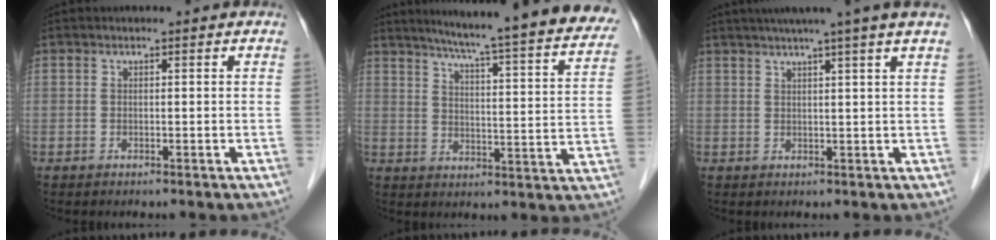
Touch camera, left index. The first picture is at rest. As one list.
[{"total": 26.8, "force": [24.1, 0.8, 11.8], "torque": [-0.172, -0.067, 0.291]}, {"total": 8.3, "force": [6.4, -1.8, 5.1], "torque": [-0.068, 0.021, 0.074]}]